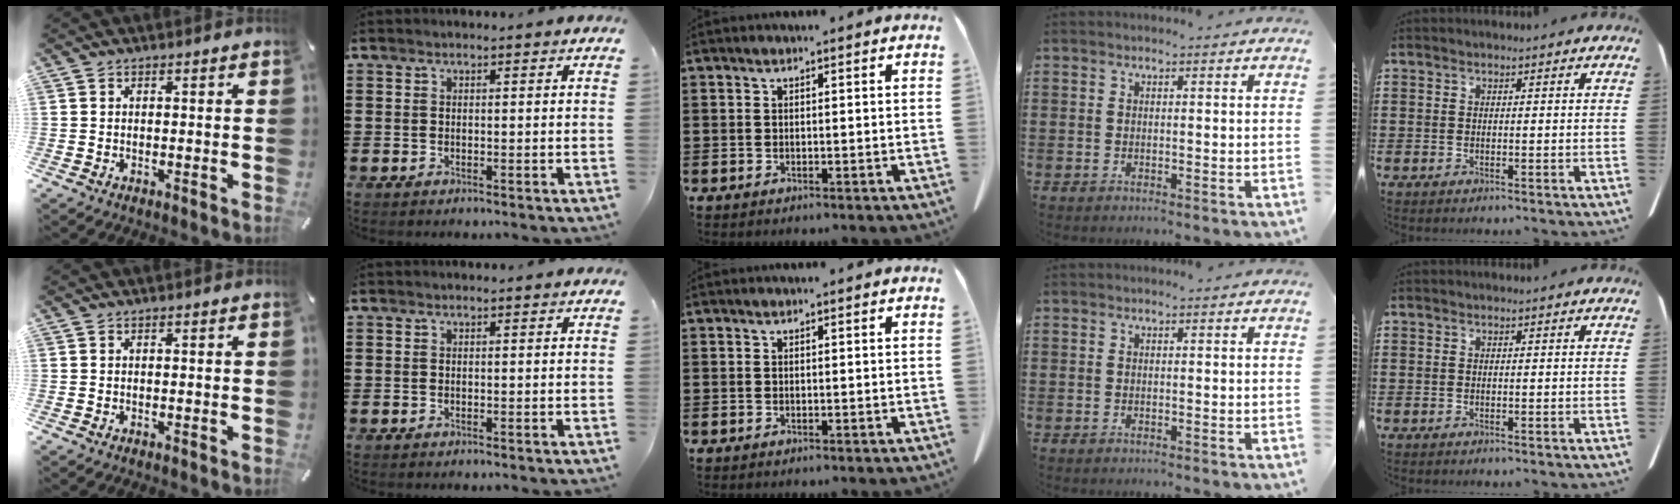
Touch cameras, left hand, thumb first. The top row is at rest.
{}